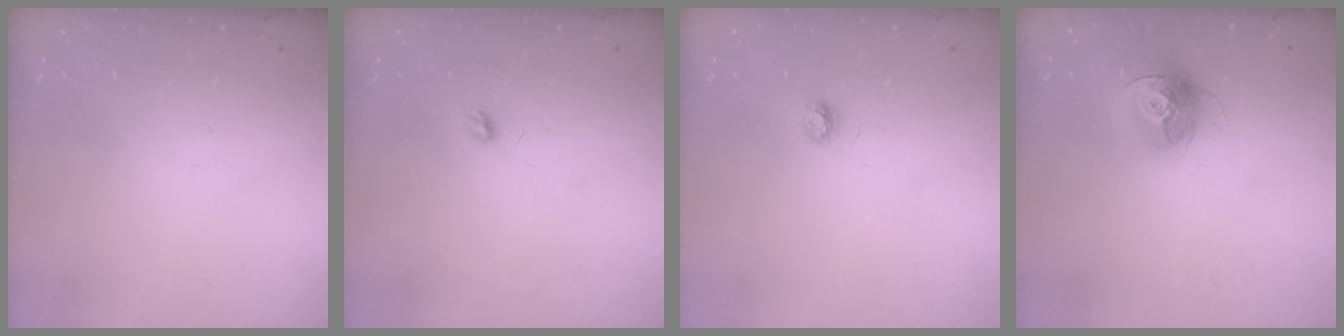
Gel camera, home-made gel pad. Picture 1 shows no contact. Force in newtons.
{"total": 3.7, "press": 3.7, "slide": 0.3}
{"total": 3.5, "press": 3.4, "slide": 0.3}
{"total": 14.4, "press": 14.4, "slide": 1.3}